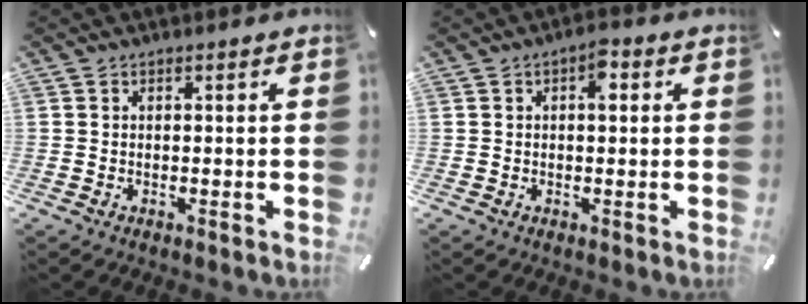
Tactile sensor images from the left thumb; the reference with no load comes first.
{"total": 3.7, "force": [1.0, 1.8, 3.1], "torque": [-0.035, -0.004, 0.007]}